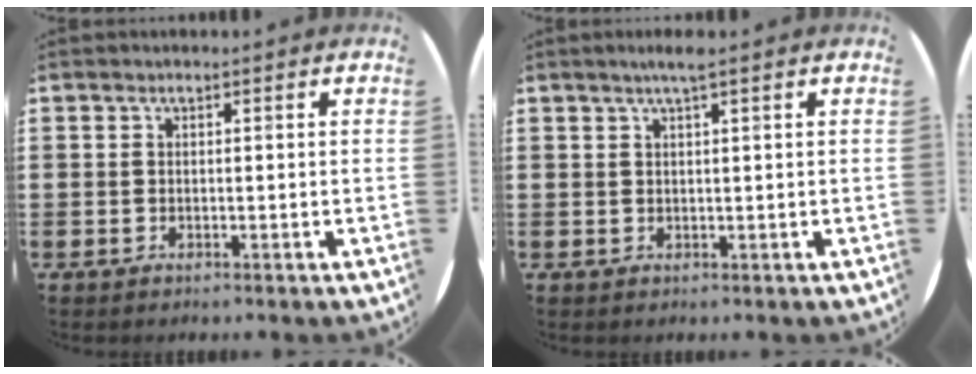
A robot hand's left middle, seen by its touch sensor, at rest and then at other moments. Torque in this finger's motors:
{"motor_torque": [0.57, -0.46, 0.03, 0.07]}